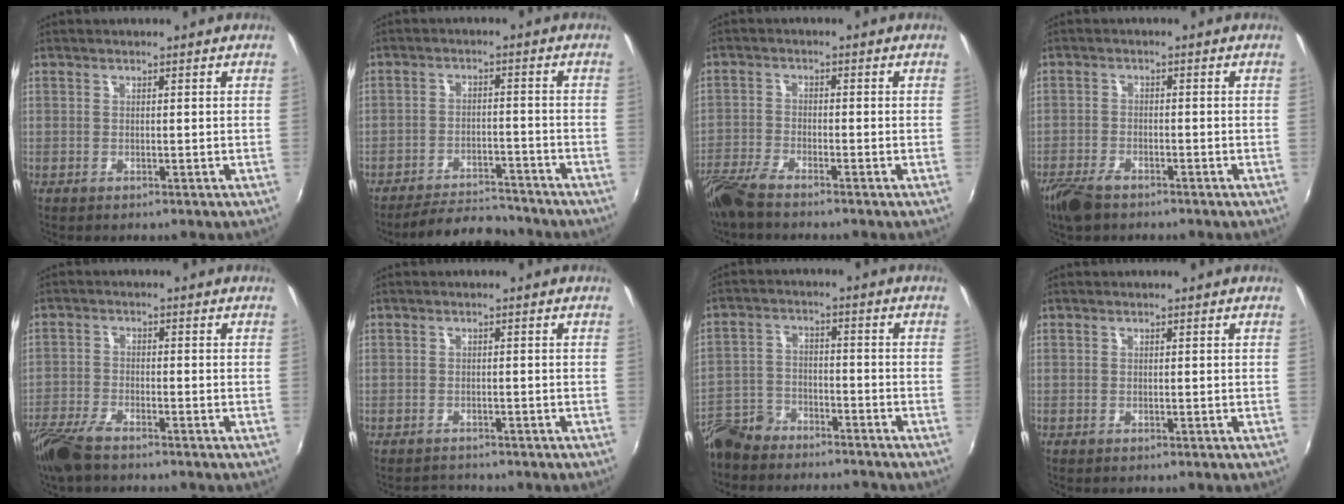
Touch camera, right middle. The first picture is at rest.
{"total": 9.2, "force": [-8.7, 1.9, 2.3], "torque": [-0.068, 0.009, -0.126]}
{"total": 5.9, "force": [-5.1, 0.8, 2.9], "torque": [-0.076, -0.015, -0.104]}
{"total": 6.1, "force": [-4.7, 2.5, 3.1], "torque": [-0.087, -0.015, -0.092]}
{"total": 7.5, "force": [-5.9, 2.0, 4.1], "torque": [-0.109, -0.021, -0.118]}
{"total": 2.3, "force": [-2.1, 0.9, -0.1], "torque": [-0.006, 0.005, -0.033]}
{"total": 11.0, "force": [-9.6, 4.2, 3.5], "torque": [-0.101, 0.004, -0.172]}
{"total": 0.0}